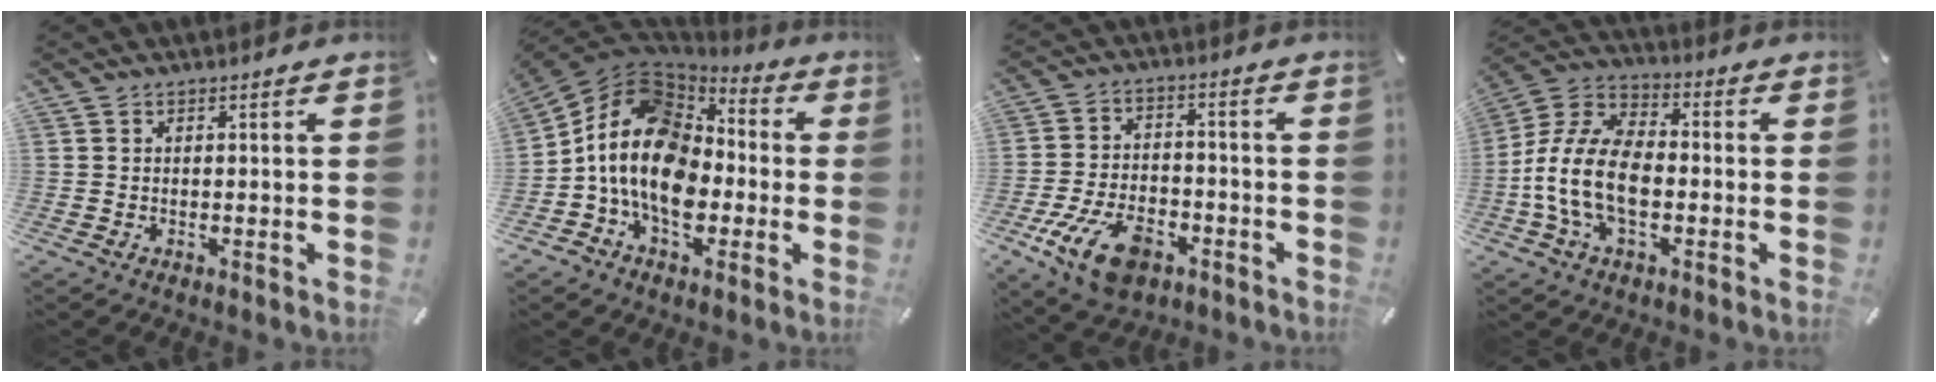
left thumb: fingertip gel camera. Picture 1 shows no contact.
{"total": 16.7, "force": [-3.3, 12.6, 10.4], "torque": [-0.228, 0.014, -0.063]}
{"total": 13.1, "force": [-6.4, 7.8, 8.4], "torque": [-0.159, 0.031, -0.112]}
{"total": 13.3, "force": [-3.7, 8.1, 9.9], "torque": [-0.219, 0.010, -0.069]}